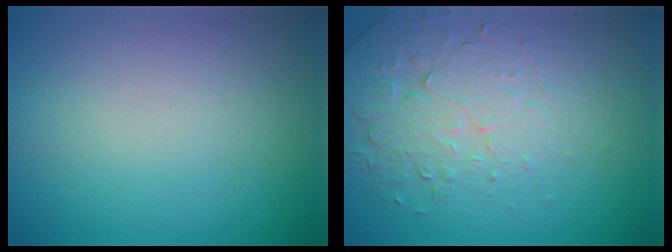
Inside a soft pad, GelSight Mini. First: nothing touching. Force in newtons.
{"total": 4.9, "press": 3.4, "slide": 3.6}